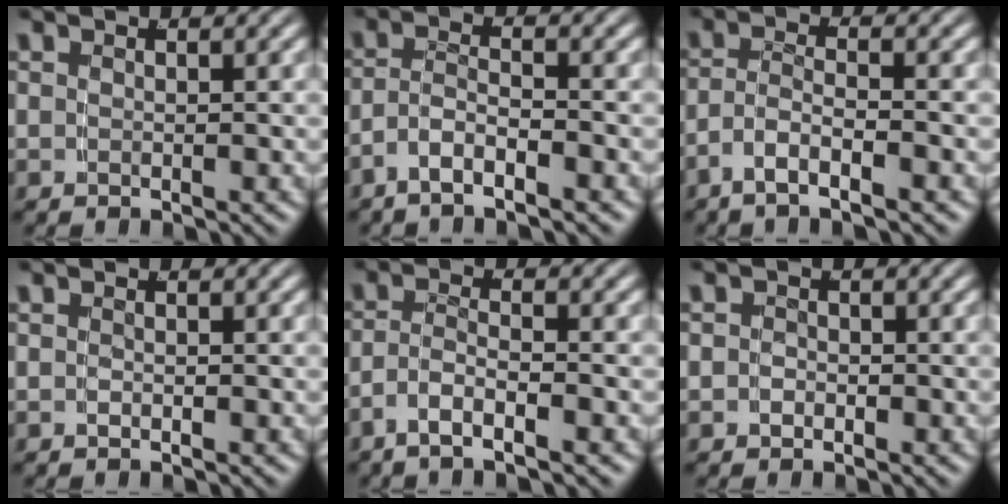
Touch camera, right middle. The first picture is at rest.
{"total": 2.9, "force": [-2.0, 0.9, 2.0], "torque": [-0.046, -0.012, -0.033]}
{"total": 3.0, "force": [-1.9, 0.7, 2.2], "torque": [-0.048, -0.012, -0.030]}
{"total": 0.6, "force": [-0.4, -0.3, 0.2], "torque": [-0.005, -0.001, -0.006]}
{"total": 2.9, "force": [-1.8, 0.6, 2.2], "torque": [-0.048, -0.011, -0.029]}
{"total": 1.0, "force": [-0.6, 0.7, 0.2], "torque": [-0.007, -0.007, -0.010]}